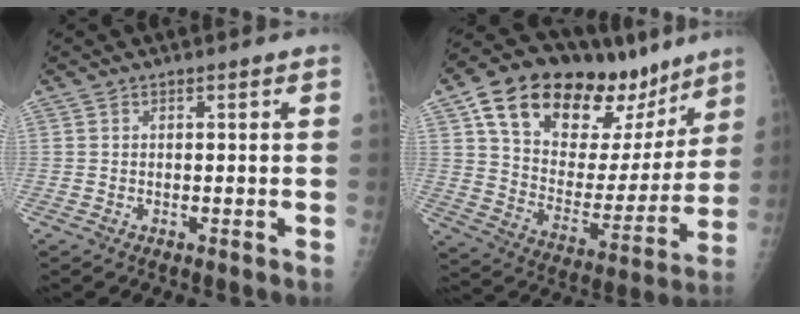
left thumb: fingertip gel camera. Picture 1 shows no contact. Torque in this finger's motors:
{"motor_torque": [0.45, 0.63, 1.25, -1.52, 0.30]}